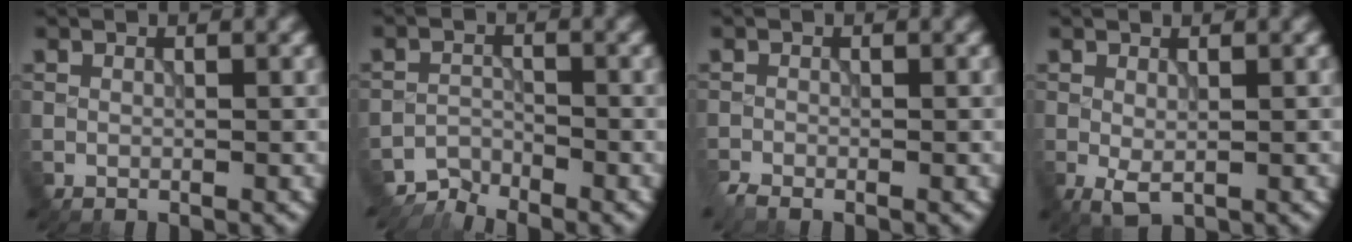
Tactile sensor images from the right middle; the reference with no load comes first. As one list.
[{"total": 2.7, "force": [-2.6, 0.2, -0.3], "torque": [0.010, 0.001, -0.055]}, {"total": 1.4, "force": [-1.2, 0.3, 0.7], "torque": [-0.019, -0.005, -0.026]}, {"total": 1.5, "force": [-0.3, 0.6, 1.3], "torque": [-0.031, -0.008, -0.002]}]